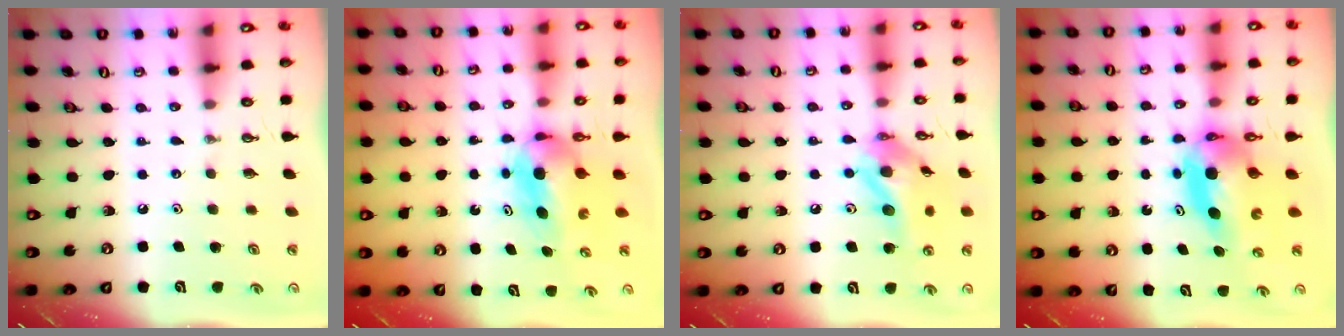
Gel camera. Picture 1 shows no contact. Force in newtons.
{"total": 6.7, "press": 6.2, "slide": 2.6}
{"total": 14.8, "press": 14.7, "slide": 2.0}
{"total": 6.5, "press": 6.5, "slide": 0.9}